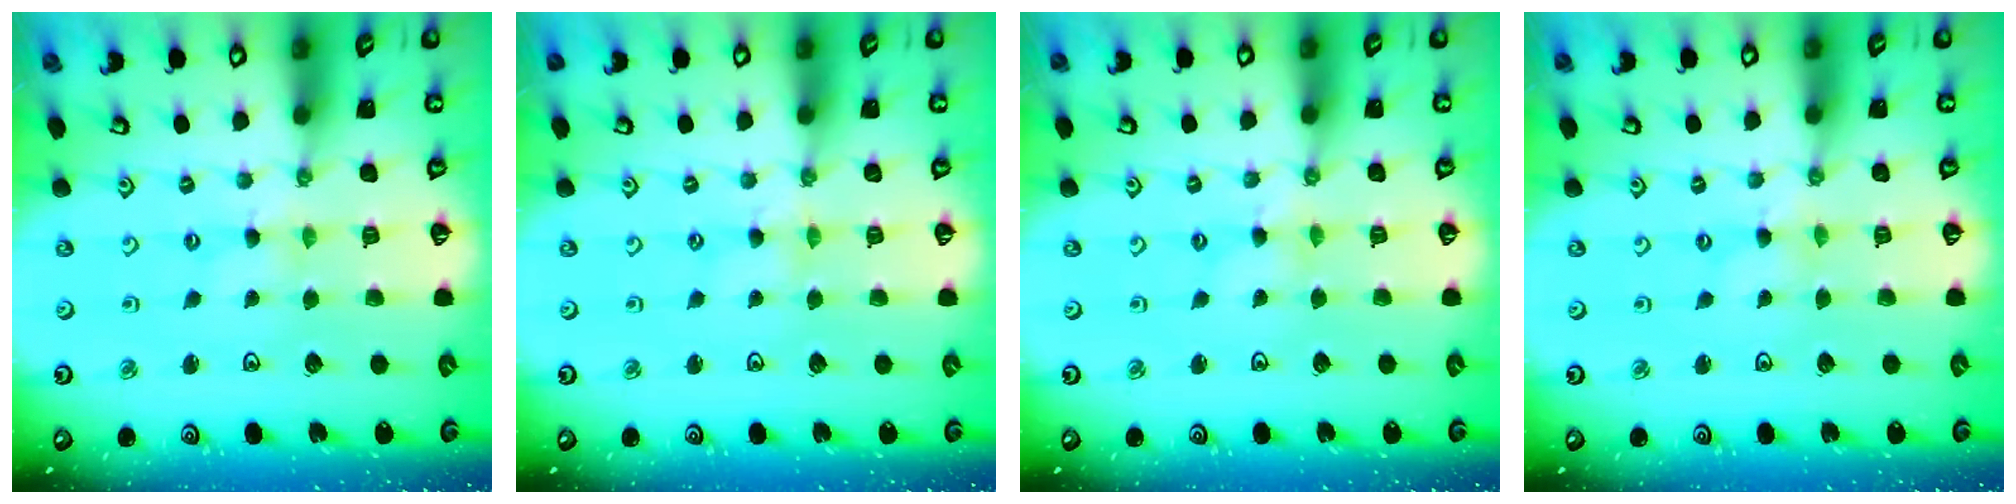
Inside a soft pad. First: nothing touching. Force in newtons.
{"total": 0.0}
{"total": 0.6, "press": 0.6, "slide": 0.2}
{"total": 0.0}